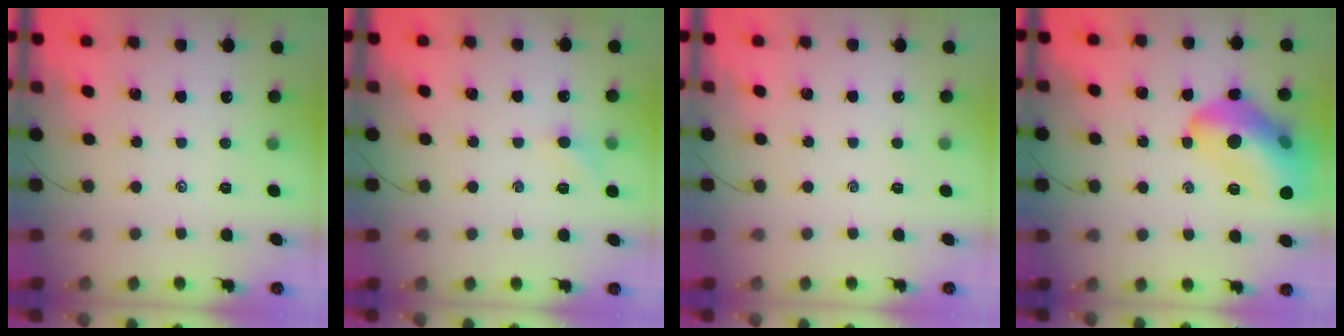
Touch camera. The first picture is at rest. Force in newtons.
{"total": 5.3, "press": 5.1, "slide": 1.5}
{"total": 0.0}
{"total": 19.7, "press": 19.5, "slide": 3.0}